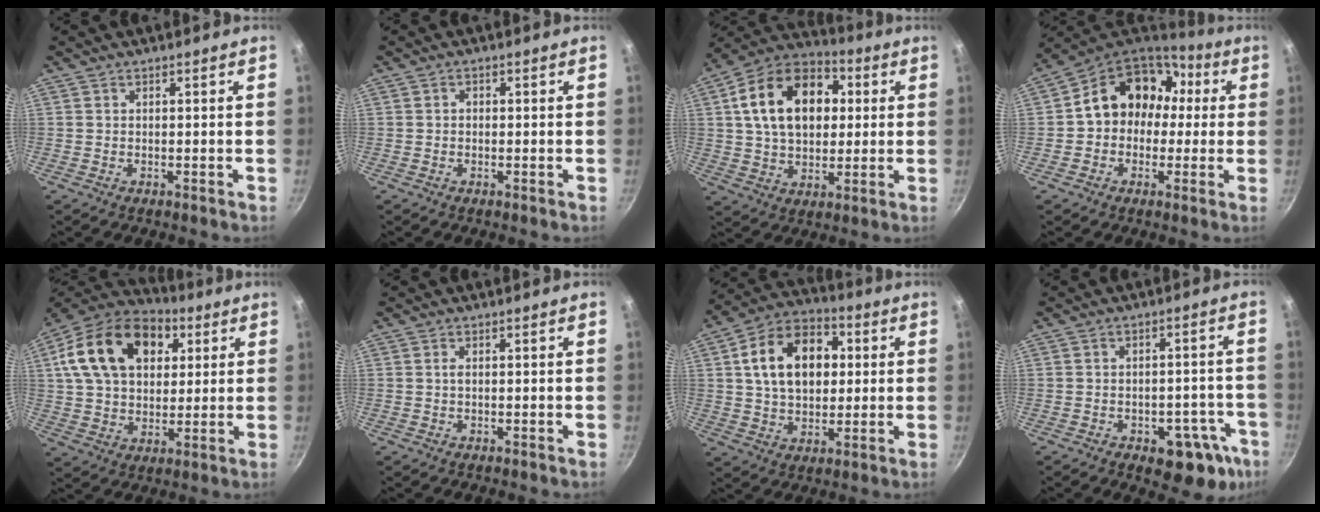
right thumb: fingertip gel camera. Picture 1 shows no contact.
{"total": 1.0, "force": [-0.1, 0.9, 0.5], "torque": [-0.008, 0.005, -0.003]}
{"total": 20.1, "force": [4.0, 13.8, 14.1], "torque": [-0.206, 0.020, 0.054]}
{"total": 16.4, "force": [1.7, 13.5, 9.2], "torque": [-0.104, 0.056, 0.015]}
{"total": 21.9, "force": [7.1, 14.7, 14.6], "torque": [-0.234, 0.008, 0.111]}
{"total": 0.7, "force": [0.0, 0.3, 0.7], "torque": [-0.014, 0.002, 0.000]}
{"total": 17.0, "force": [3.1, 11.8, 11.8], "torque": [-0.163, 0.018, 0.041]}
{"total": 12.2, "force": [-6.0, 6.8, 8.2], "torque": [-0.044, 0.034, -0.068]}